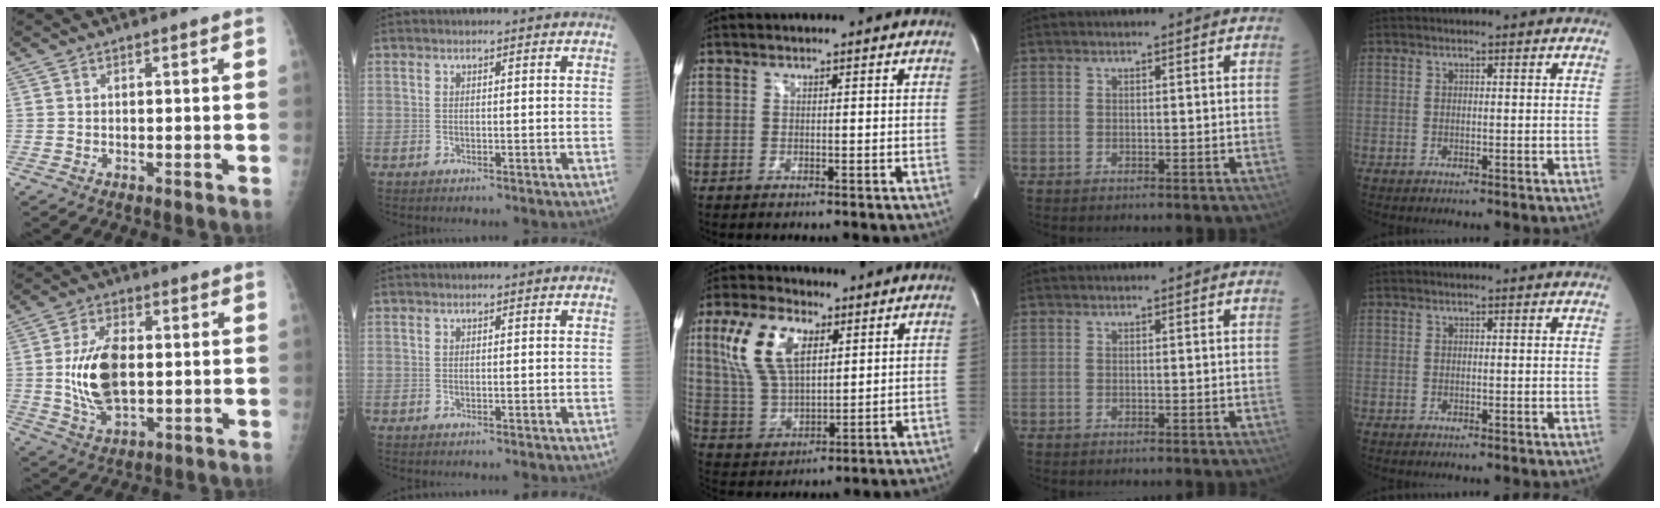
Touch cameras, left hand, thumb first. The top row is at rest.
{"thumb": {"total": 12.1, "force": [0.1, 6.7, 10.1], "torque": [-0.182, -0.001, 0.008]}, "middle": {"total": 13.1, "force": [5.2, 6.2, 10.2], "torque": [-0.224, 0.021, 0.104]}}